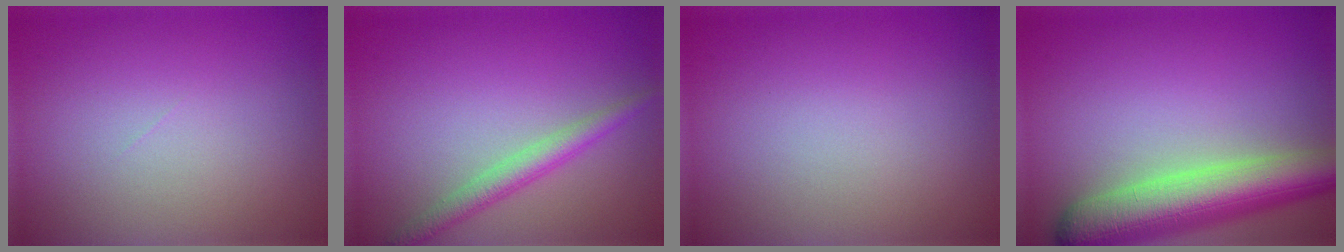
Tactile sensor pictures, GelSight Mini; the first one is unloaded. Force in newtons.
{"total": 2.4, "press": 2.4, "slide": 0.1}
{"total": 0.0}
{"total": 8.2, "press": 8.2, "slide": 0.3}